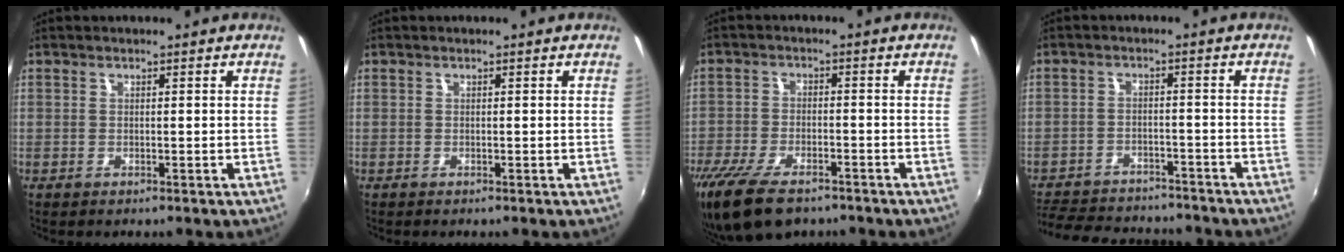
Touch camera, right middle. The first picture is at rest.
{"total": 0.0}
{"total": 11.4, "force": [-8.5, 4.5, 6.1], "torque": [-0.145, -0.029, -0.152]}
{"total": 16.9, "force": [-14.3, 6.5, 6.1], "torque": [-0.149, 0.009, -0.203]}